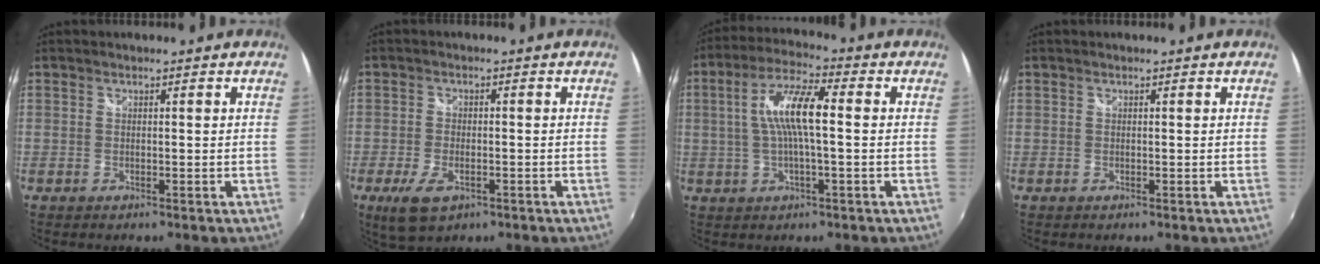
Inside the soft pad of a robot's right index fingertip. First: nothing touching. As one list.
[{"total": 6.8, "force": [-3.5, 3.3, 4.8], "torque": [-0.114, -0.016, -0.061]}, {"total": 9.7, "force": [0.5, 1.9, 9.5], "torque": [-0.183, 0.013, 0.008]}, {"total": 0.0}]